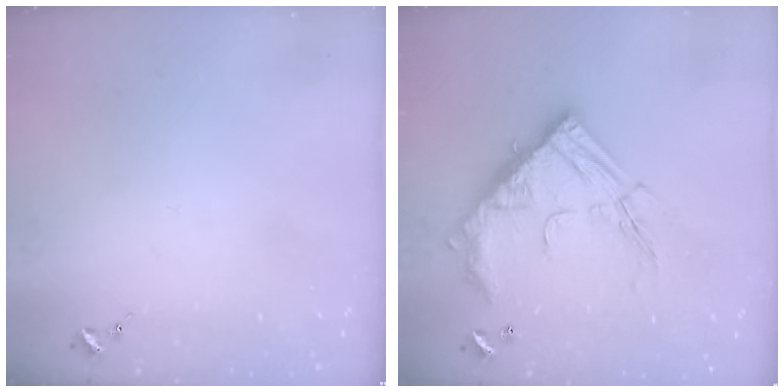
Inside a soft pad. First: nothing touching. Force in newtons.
{"total": 20.3, "press": 20.2, "slide": 1.9}